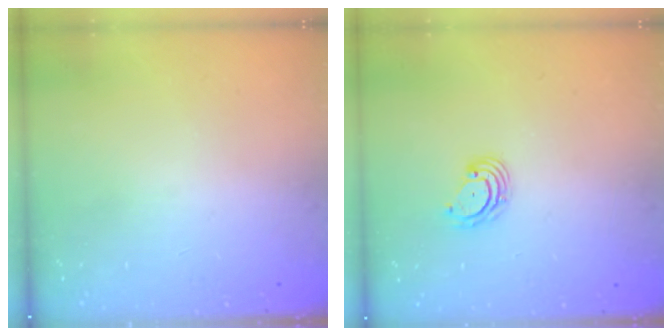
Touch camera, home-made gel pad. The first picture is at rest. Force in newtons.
{"total": 4.0, "press": 3.9, "slide": 0.4}